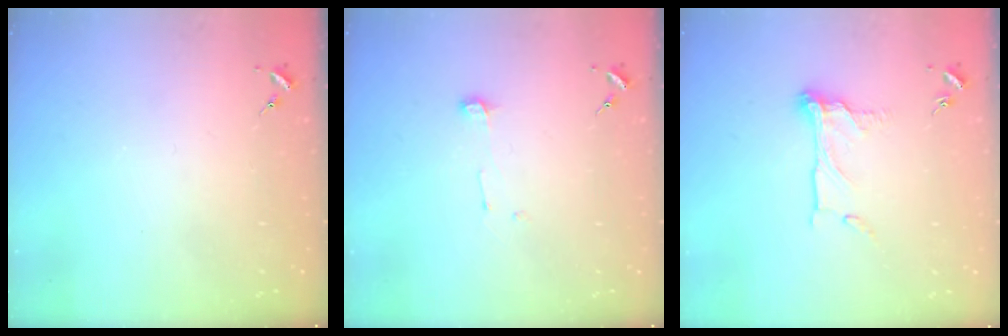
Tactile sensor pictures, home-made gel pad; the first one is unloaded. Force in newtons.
{"total": 3.8, "press": 3.8, "slide": 0.5}
{"total": 10.2, "press": 10.2, "slide": 0.7}